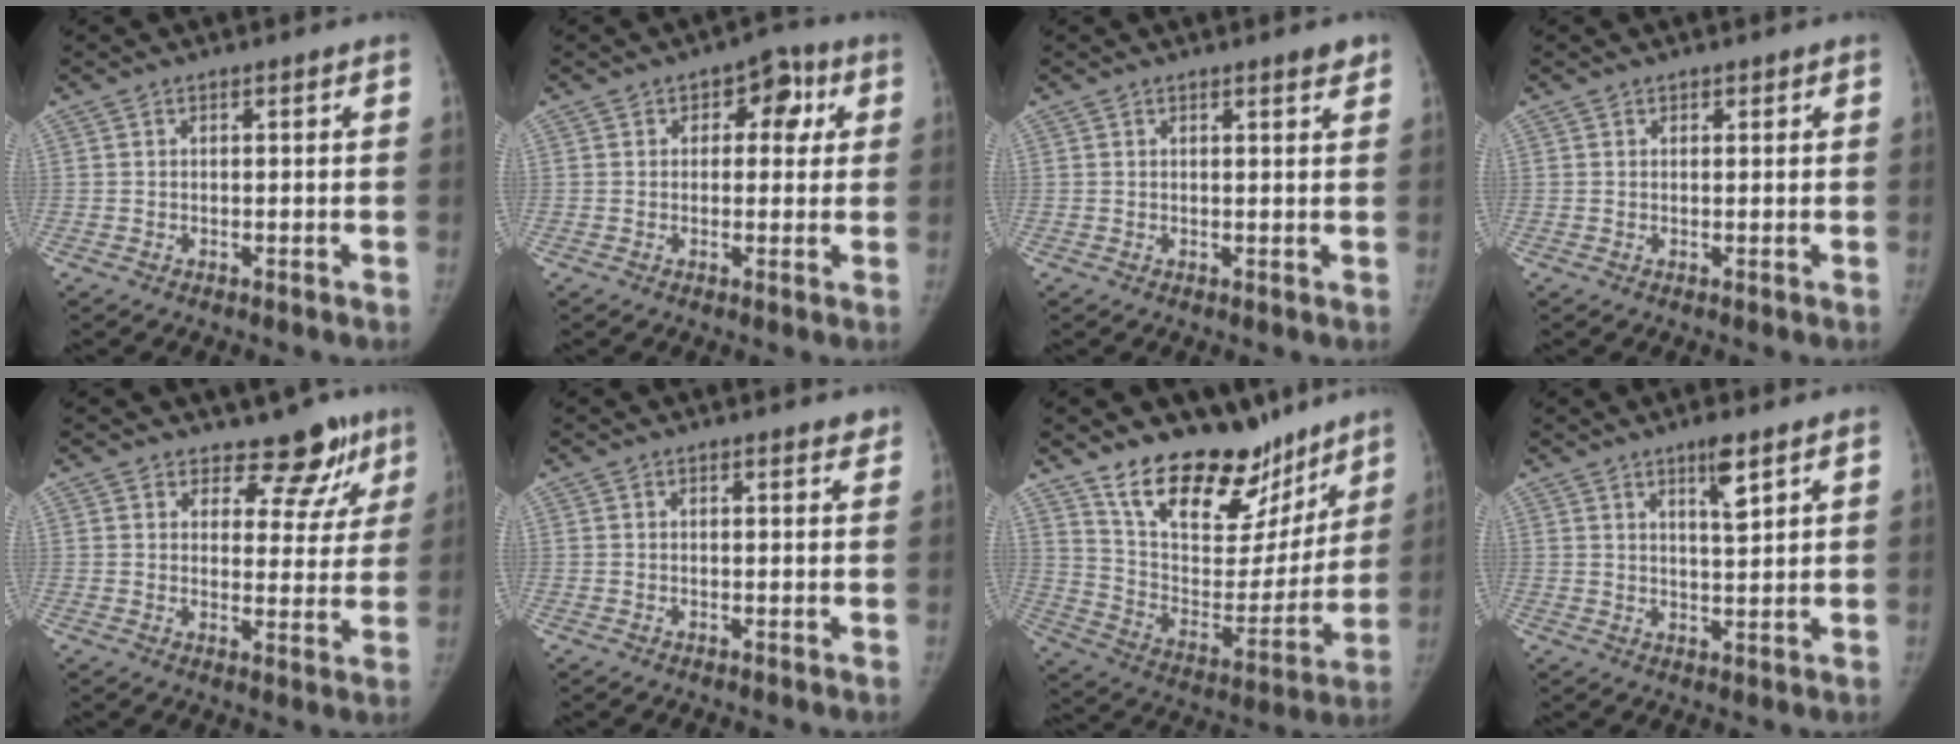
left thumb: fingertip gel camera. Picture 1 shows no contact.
{"total": 6.6, "force": [2.0, 4.4, 4.5], "torque": [-0.012, 0.003, 0.016]}
{"total": 2.0, "force": [1.5, 0.3, 1.3], "torque": [-0.013, -0.009, 0.019]}
{"total": 0.8, "force": [0.6, 0.5, 0.1], "torque": [0.006, -0.003, 0.005]}
{"total": 8.8, "force": [7.0, 4.8, 2.1], "torque": [0.019, -0.047, 0.080]}
{"total": 1.5, "force": [1.3, 0.4, 0.6], "torque": [0.000, -0.006, 0.013]}
{"total": 23.9, "force": [17.8, 11.6, 11.0], "torque": [-0.113, -0.099, 0.290]}
{"total": 5.1, "force": [3.2, 1.0, 3.9], "torque": [-0.058, -0.024, 0.054]}